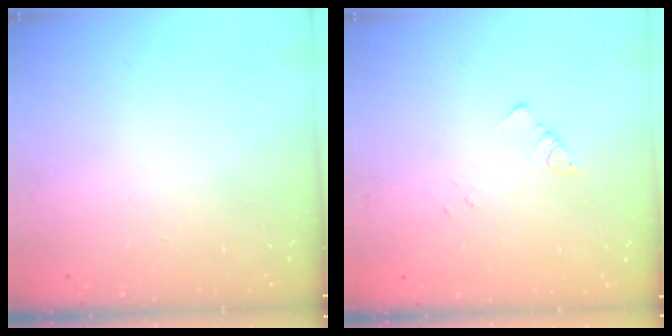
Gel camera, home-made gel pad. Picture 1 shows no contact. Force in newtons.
{"total": 1.8, "press": 1.8, "slide": 0.2}